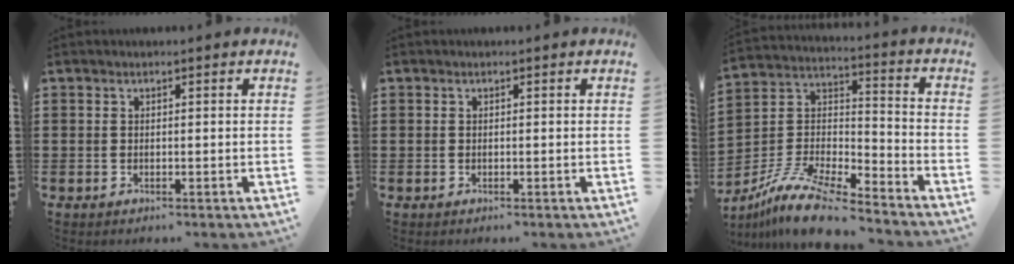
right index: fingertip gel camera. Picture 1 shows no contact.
{"total": 0.0}
{"total": 12.2, "force": [-10.4, 2.2, 5.9], "torque": [-0.124, 0.024, -0.206]}